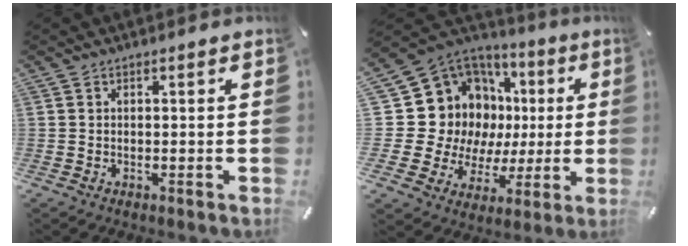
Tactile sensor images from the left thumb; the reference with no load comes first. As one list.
[{"total": 16.9, "force": [5.3, 14.7, 6.3], "torque": [-0.117, -0.071, 0.132]}]